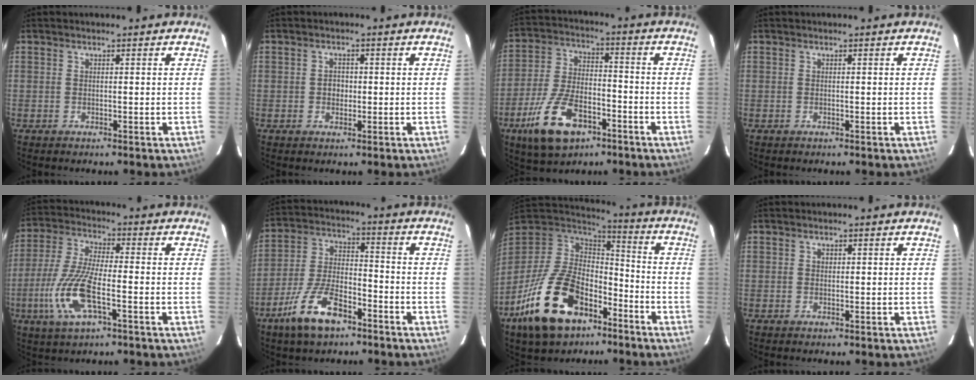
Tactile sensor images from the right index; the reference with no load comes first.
{"total": 2.1, "force": [-0.2, 1.9, 0.8], "torque": [-0.013, 0.006, -0.005]}
{"total": 15.0, "force": [-8.0, 7.3, 10.4], "torque": [-0.222, -0.008, -0.139]}
{"total": 0.0}
{"total": 12.9, "force": [-4.5, 3.6, 11.5], "torque": [-0.253, -0.009, -0.090]}
{"total": 12.7, "force": [-7.9, 5.1, 8.5], "torque": [-0.181, -0.001, -0.144]}
{"total": 22.5, "force": [-12.1, 13.3, 13.4], "torque": [-0.285, -0.003, -0.196]}
{"total": 0.6, "force": [0.1, 0.5, 0.1], "torque": [0.000, 0.003, 0.002]}